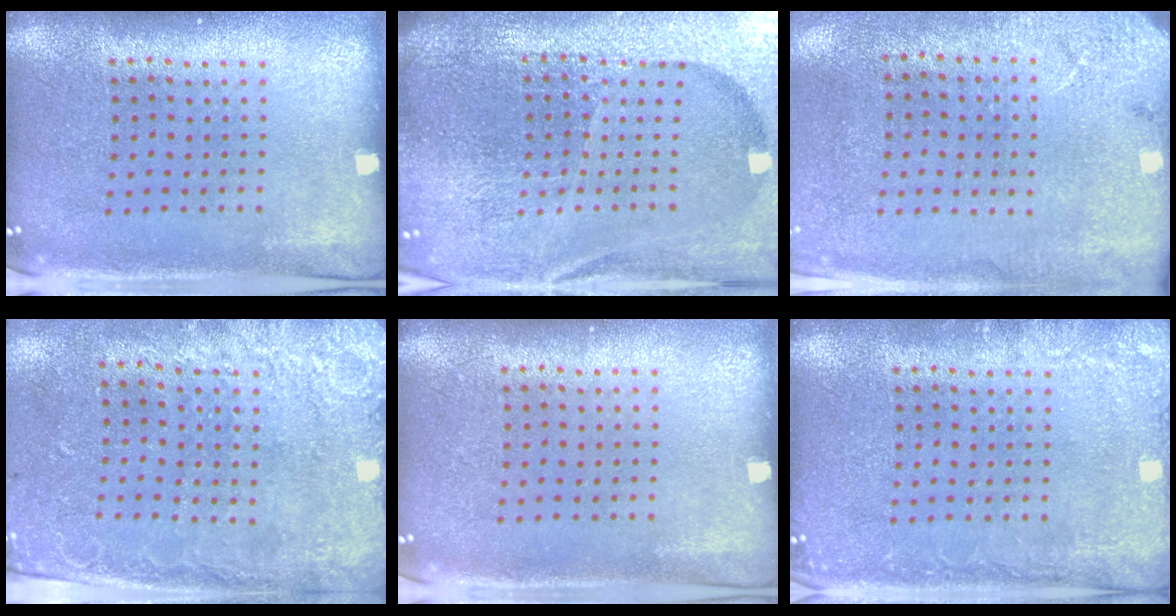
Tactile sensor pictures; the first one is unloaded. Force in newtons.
{"total": 6.8, "press": 5.9, "slide": 3.4}
{"total": 2.6, "press": 2.1, "slide": 1.5}
{"total": 2.7, "press": 2.0, "slide": 1.8}
{"total": 0.0}
{"total": 2.2, "press": 2.1, "slide": 0.2}